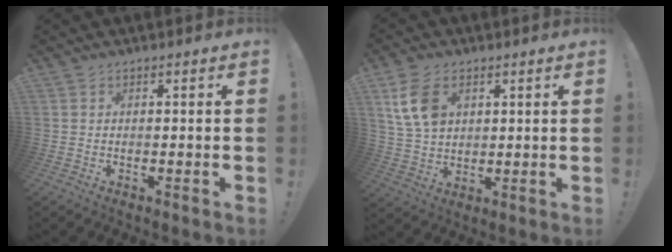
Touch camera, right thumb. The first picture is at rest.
{"total": 11.3, "force": [4.3, 8.2, 6.6], "torque": [-0.125, -0.002, 0.086]}